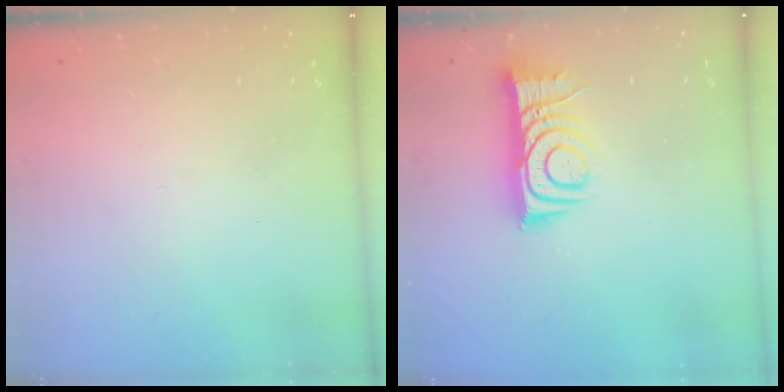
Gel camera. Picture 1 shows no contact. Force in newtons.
{"total": 9.6, "press": 9.6, "slide": 0.7}